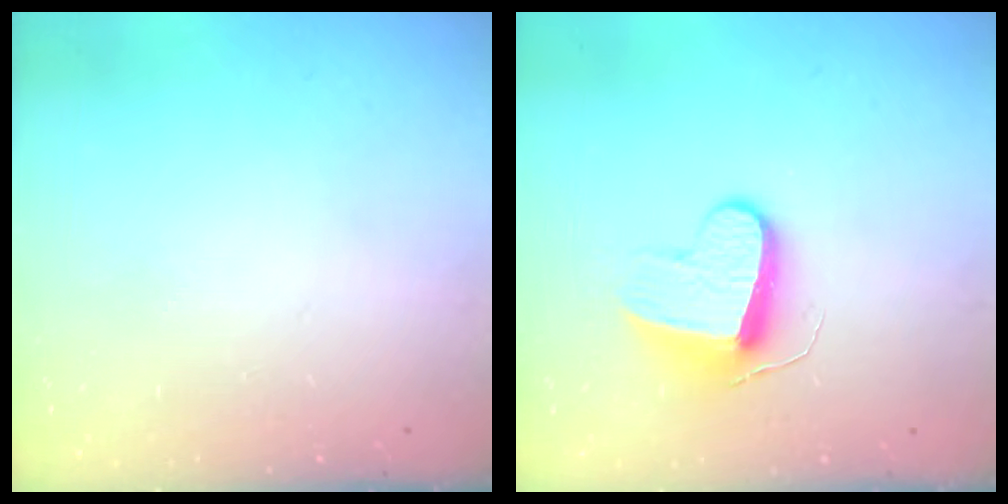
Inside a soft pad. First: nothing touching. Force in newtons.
{"total": 9.9, "press": 9.8, "slide": 0.6}